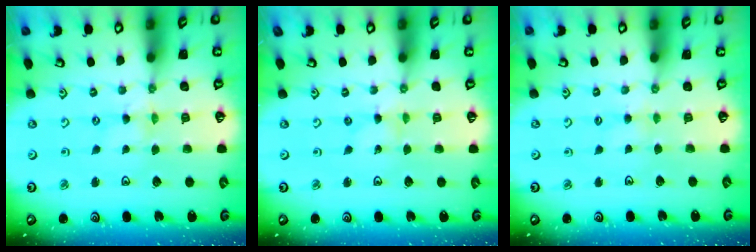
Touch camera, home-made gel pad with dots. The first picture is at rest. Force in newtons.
{"total": 0.0}
{"total": 2.1, "press": 2.1, "slide": 0.4}